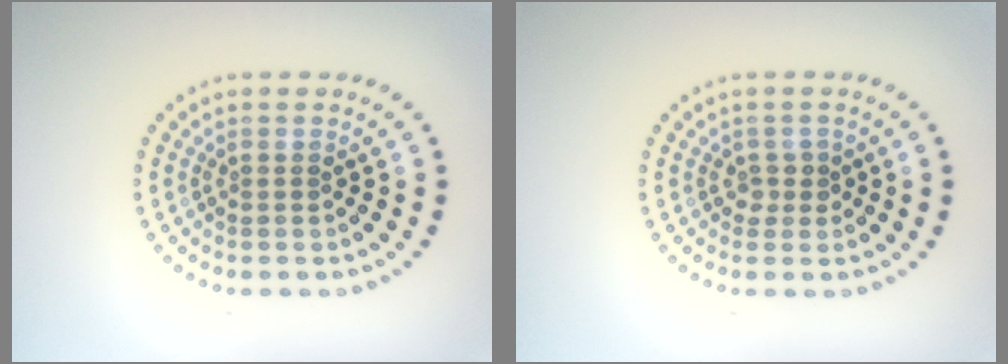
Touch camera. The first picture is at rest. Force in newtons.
{"total": 1.3, "press": 1.0, "slide": 0.8}